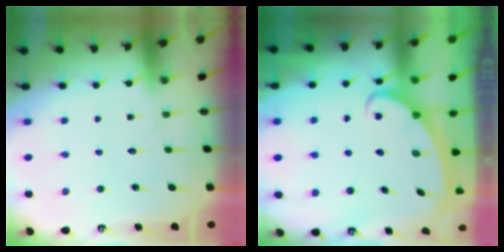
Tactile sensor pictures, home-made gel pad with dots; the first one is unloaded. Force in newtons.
{"total": 2.7, "press": 2.7, "slide": 0.4}